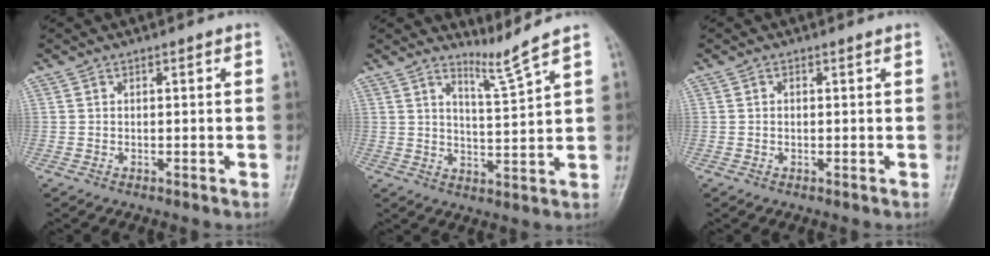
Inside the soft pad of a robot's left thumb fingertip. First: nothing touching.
{"total": 4.5, "force": [3.9, -1.9, 1.3], "torque": [-0.030, -0.059, 0.081]}
{"total": 0.6, "force": [0.1, 0.3, 0.5], "torque": [-0.010, 0.004, 0.003]}